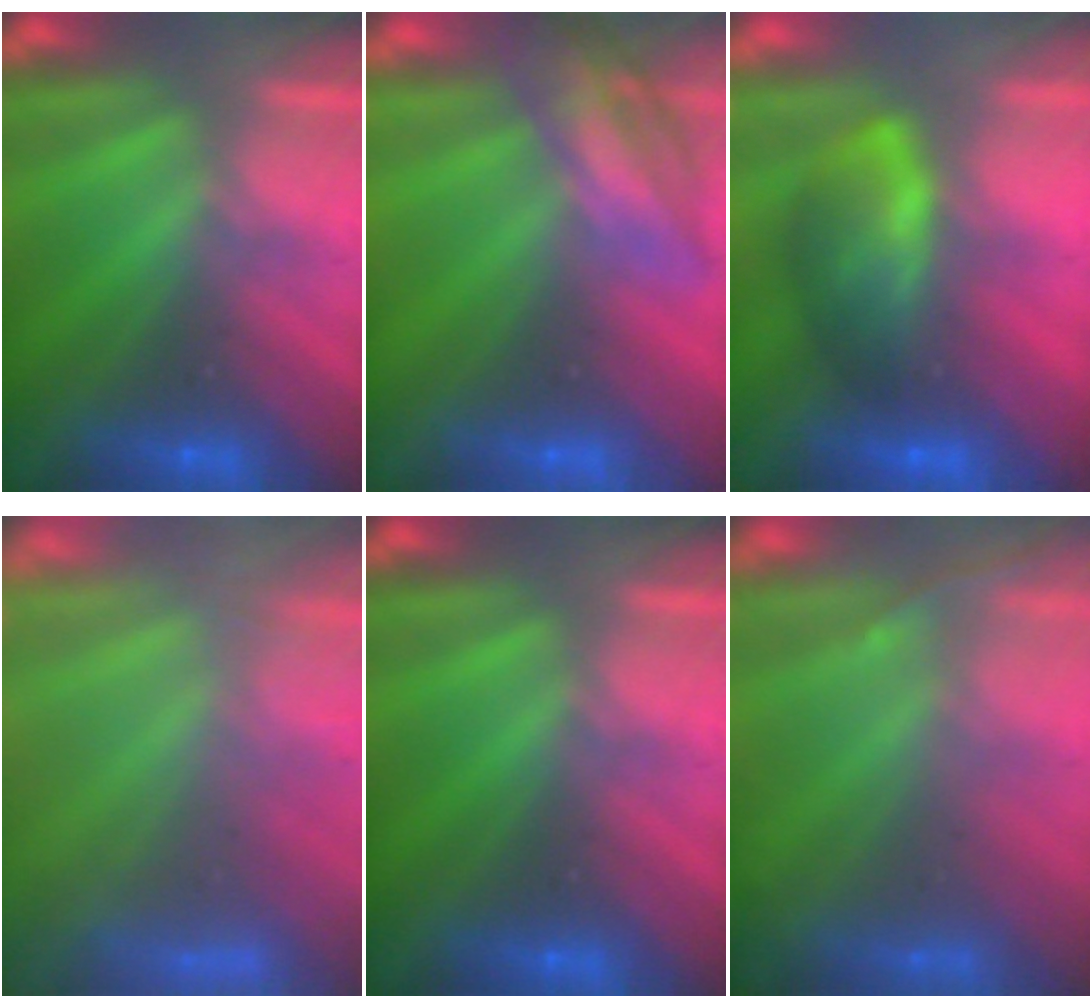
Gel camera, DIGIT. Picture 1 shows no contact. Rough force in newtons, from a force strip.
{"total": 2.4}
{"total": 8.0}
{"total": 5.7}
{"total": 0.0}
{"total": 1.3}